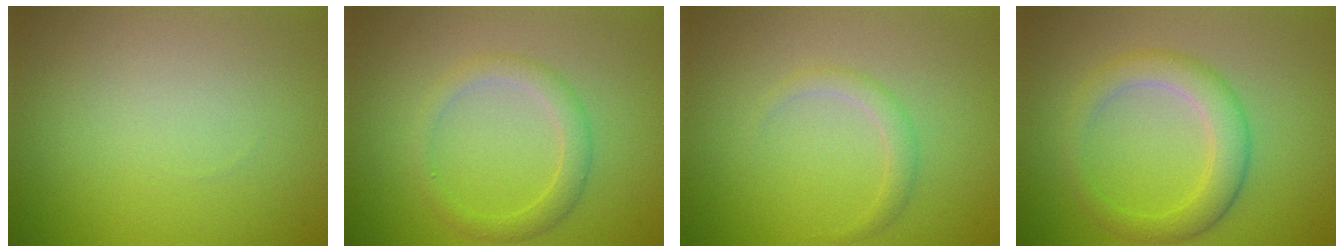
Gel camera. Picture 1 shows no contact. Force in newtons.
{"total": 2.2, "press": 2.2, "slide": 0.0}
{"total": 1.4, "press": 1.4, "slide": 0.1}
{"total": 3.6, "press": 3.6, "slide": 0.1}